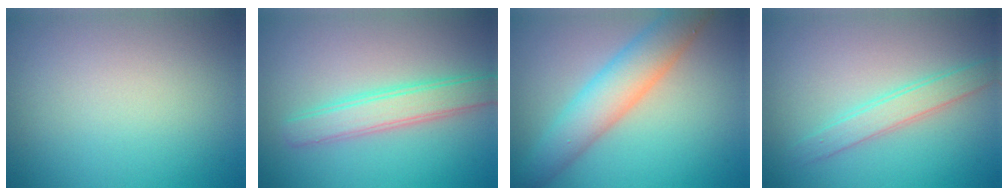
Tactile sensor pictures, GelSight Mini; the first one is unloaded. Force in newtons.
{"total": 3.6, "press": 3.6, "slide": 0.1}
{"total": 5.6, "press": 5.6, "slide": 0.1}
{"total": 2.5, "press": 2.5, "slide": 0.2}